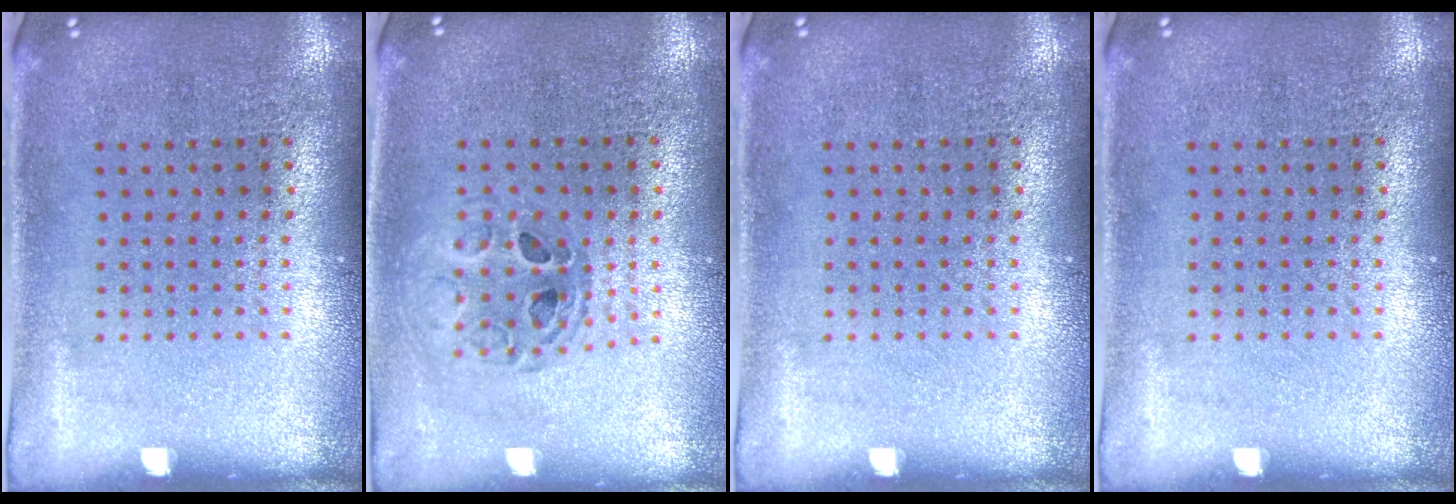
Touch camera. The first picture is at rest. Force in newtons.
{"total": 0.8, "press": 0.8, "slide": 0.0}
{"total": 0.0}
{"total": 0.0}